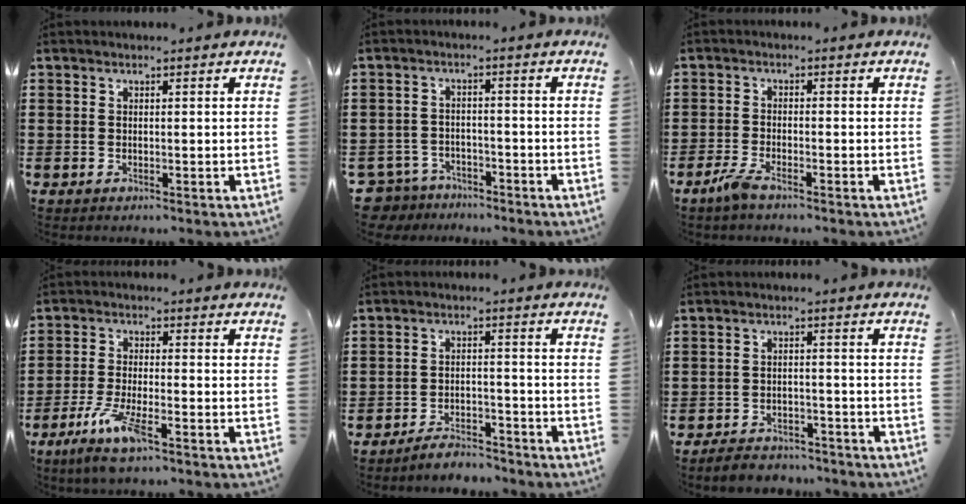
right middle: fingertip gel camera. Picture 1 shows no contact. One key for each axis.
{"total": 4.1, "fx": -4.0, "fy": 1.1, "fz": 0.2, "tx": -0.032, "ty": -0.005, "tz": -0.090}
{"total": 2.8, "fx": -1.9, "fy": 0.5, "fz": 2.0, "tx": -0.055, "ty": -0.005, "tz": -0.042}
{"total": 7.1, "fx": -4.2, "fy": 1.4, "fz": 5.5, "tx": -0.118, "ty": -0.014, "tz": -0.076}
{"total": 4.2, "fx": -4.1, "fy": 0.5, "fz": 0.2, "tx": -0.008, "ty": 0.007, "tz": -0.085}
{"total": 3.3, "fx": -3.3, "fy": 0.5, "fz": 0.1, "tx": -0.009, "ty": 0.003, "tz": -0.069}